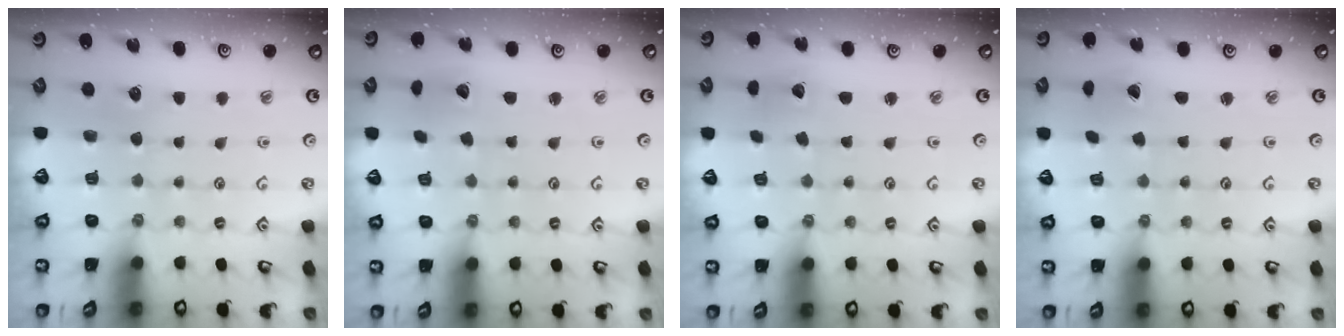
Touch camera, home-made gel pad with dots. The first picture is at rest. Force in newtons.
{"total": 2.4, "press": 2.4, "slide": 0.3}
{"total": 1.4, "press": 1.4, "slide": 0.1}
{"total": 0.0}